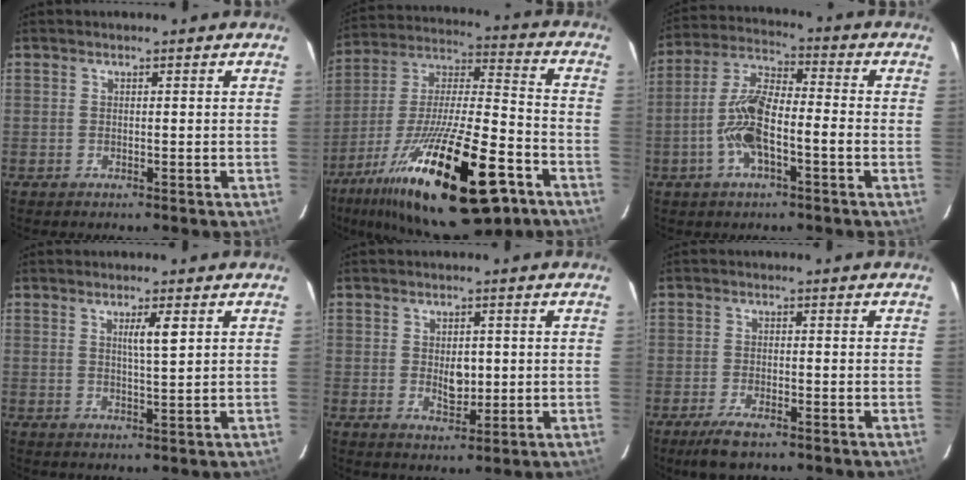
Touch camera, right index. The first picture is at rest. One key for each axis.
{"total": 27.2, "fx": -14.3, "fy": 5.8, "fz": 22.3, "tx": -0.385, "ty": -0.032, "tz": -0.238}
{"total": 10.3, "fx": -3.0, "fy": 2.9, "fz": 9.4, "tx": -0.200, "ty": 0.017, "tz": -0.059}
{"total": 3.2, "fx": 1.3, "fy": -0.1, "fz": 2.9, "tx": -0.053, "ty": -0.002, "tz": 0.021}
{"total": 3.9, "fx": 0.0, "fy": 2.0, "fz": 3.3, "tx": -0.053, "ty": -0.005, "tz": 0.007}
{"total": 4.3, "fx": -3.1, "fy": 1.1, "fz": 2.9, "tx": -0.062, "ty": -0.006, "tz": -0.052}